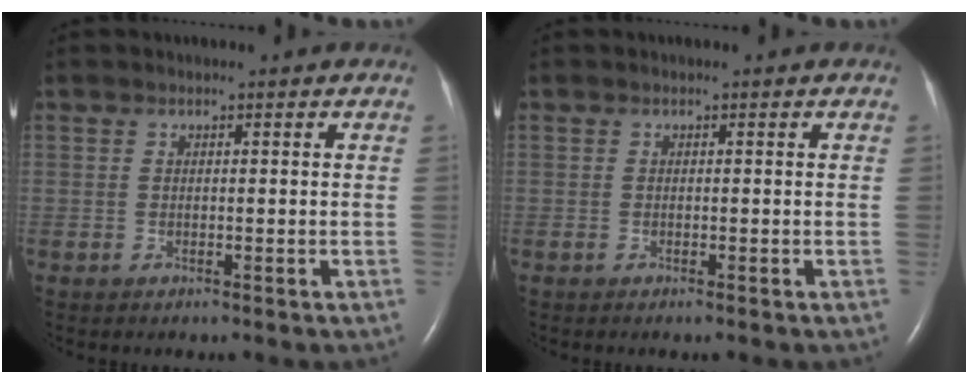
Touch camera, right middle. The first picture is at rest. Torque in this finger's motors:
{"motor_torque": [0.07, -0.07, 0.01, -0.01]}